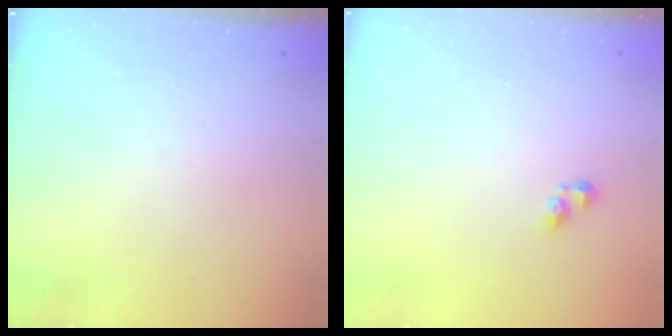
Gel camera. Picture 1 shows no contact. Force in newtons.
{"total": 3.4, "press": 3.4, "slide": 0.5}